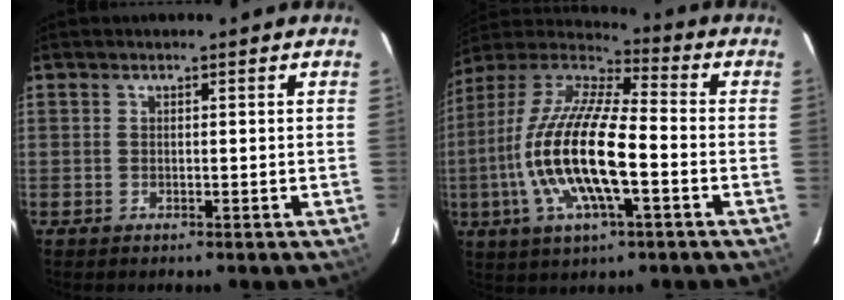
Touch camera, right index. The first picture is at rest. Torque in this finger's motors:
{"motor_torque": [1.35, -0.79, 1.06, 0.21]}